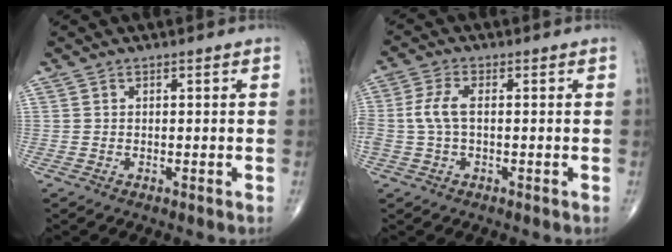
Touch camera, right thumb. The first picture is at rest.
{"total": 4.8, "force": [-0.1, 2.3, 4.3], "torque": [-0.116, 0.009, -0.005]}